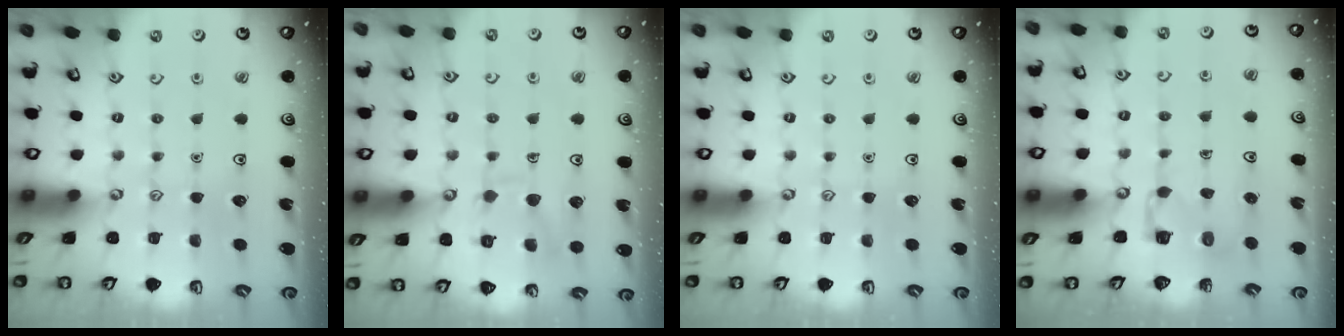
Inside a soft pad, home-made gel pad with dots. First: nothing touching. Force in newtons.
{"total": 10.0, "press": 10.0, "slide": 0.4}
{"total": 0.0}
{"total": 2.8, "press": 2.8, "slide": 0.2}